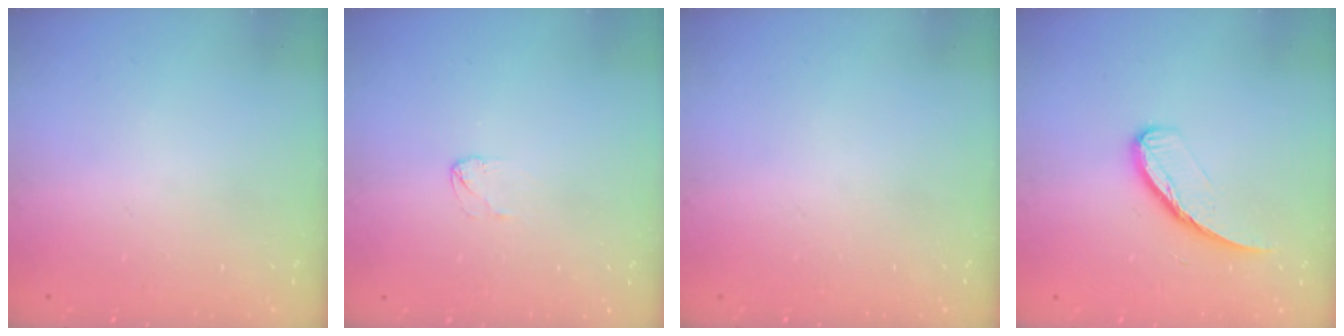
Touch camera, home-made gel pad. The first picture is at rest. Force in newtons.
{"total": 2.5, "press": 2.5, "slide": 0.2}
{"total": 0.0}
{"total": 10.3, "press": 10.3, "slide": 0.5}